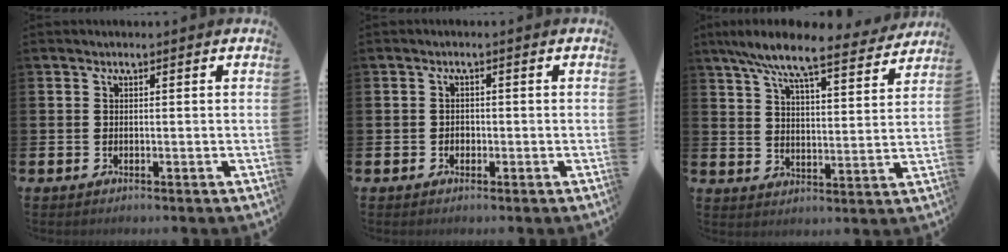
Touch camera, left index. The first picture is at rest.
{"total": 1.1, "force": [-0.5, 0.9, 0.4], "torque": [-0.008, 0.004, -0.011]}
{"total": 9.3, "force": [8.2, 1.2, 4.2], "torque": [-0.100, -0.047, 0.139]}